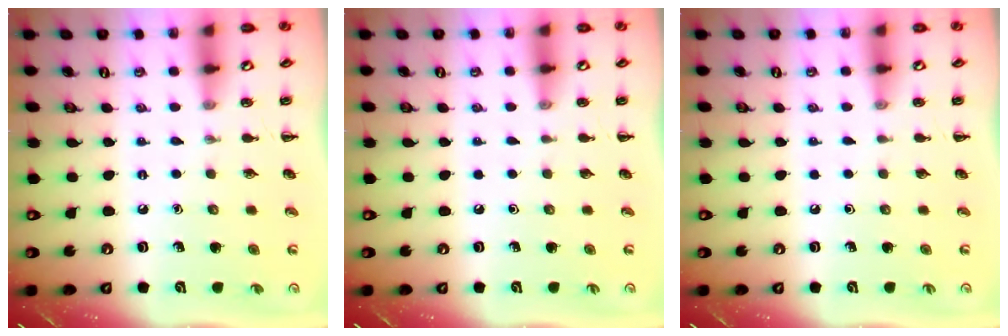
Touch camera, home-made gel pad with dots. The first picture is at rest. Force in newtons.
{"total": 0.0}
{"total": 0.0}